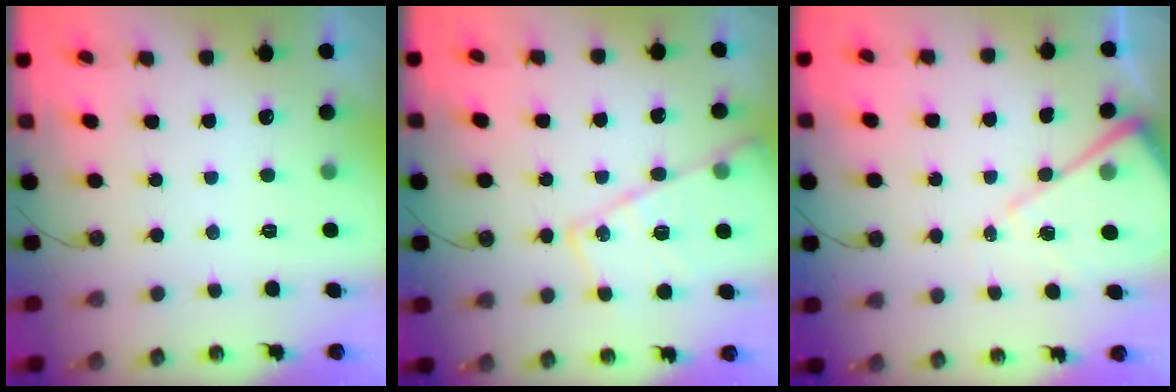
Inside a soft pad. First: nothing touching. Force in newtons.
{"total": 16.8, "press": 16.7, "slide": 1.8}
{"total": 11.2, "press": 11.2, "slide": 0.8}